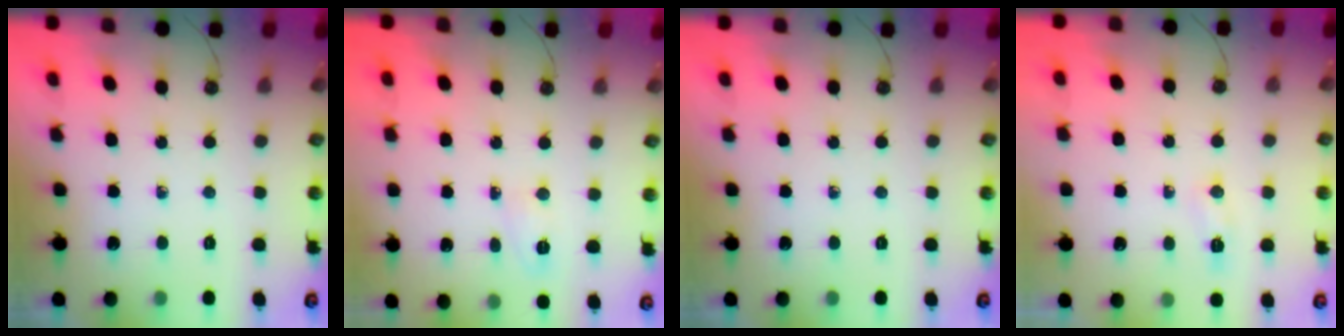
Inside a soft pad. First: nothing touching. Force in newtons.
{"total": 5.4, "press": 3.0, "slide": 4.4}
{"total": 0.0}
{"total": 5.9, "press": 5.8, "slide": 0.7}